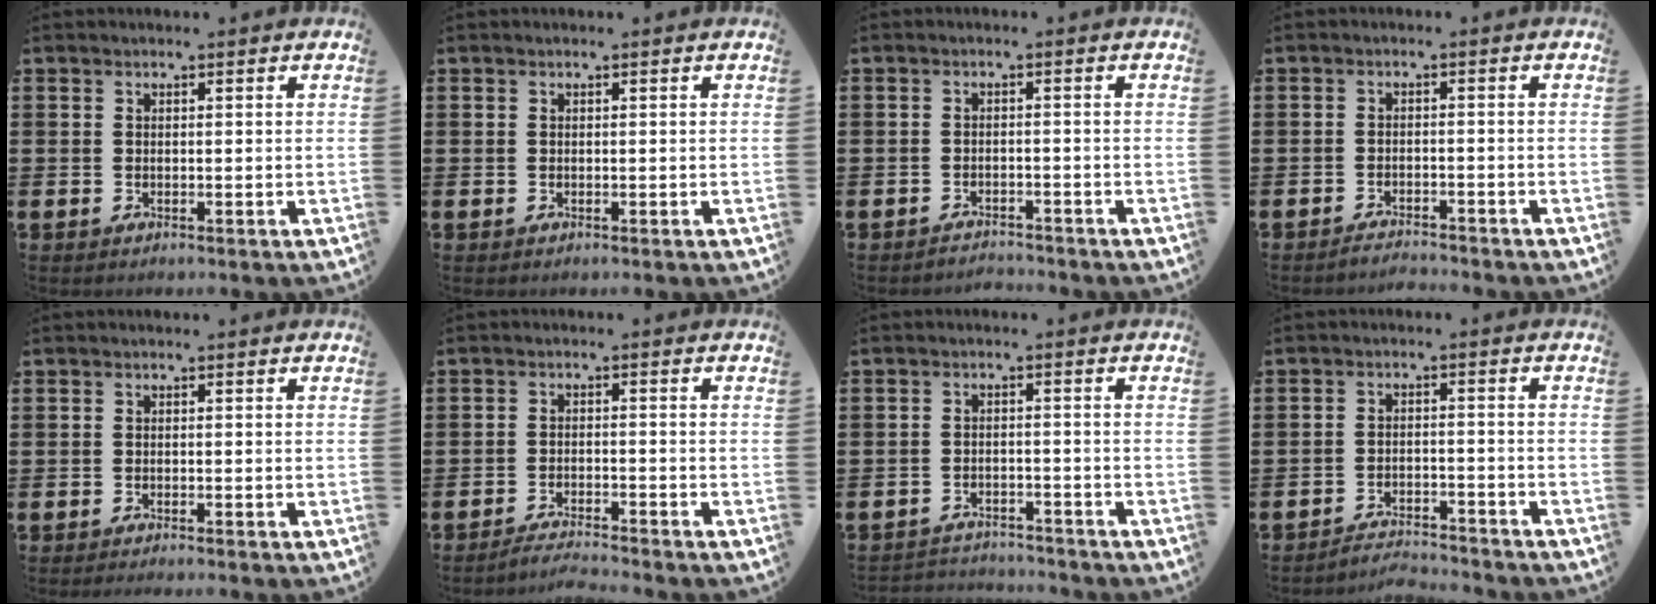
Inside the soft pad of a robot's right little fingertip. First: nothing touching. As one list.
[{"total": 0.0}, {"total": 1.7, "force": [-1.7, 0.0, -0.2], "torque": [-0.001, 0.004, -0.038]}, {"total": 1.9, "force": [-1.9, -0.1, 0.0], "torque": [-0.005, 0.004, -0.039]}, {"total": 0.6, "force": [-0.5, -0.1, 0.2], "torque": [-0.003, -0.004, -0.010]}, {"total": 2.5, "force": [-2.4, -0.3, 0.3], "torque": [-0.006, 0.003, -0.051]}, {"total": 2.5, "force": [-2.5, 0.2, -0.2], "torque": [-0.004, 0.001, -0.055]}, {"total": 3.1, "force": [-3.1, 0.0, -0.2], "torque": [-0.004, 0.002, -0.067]}]